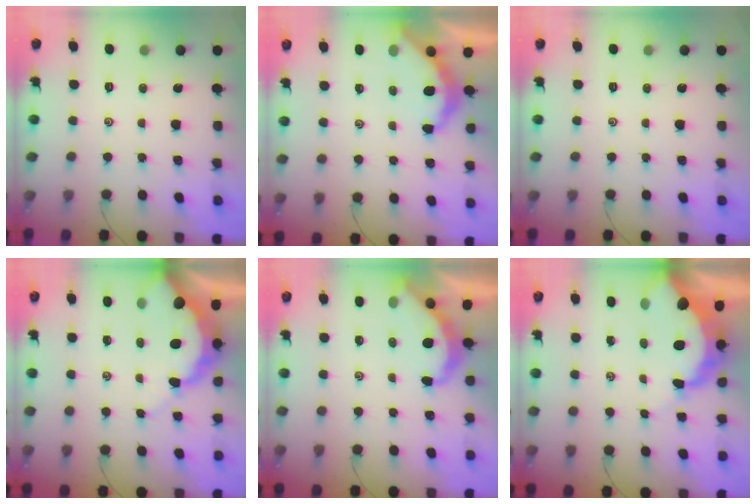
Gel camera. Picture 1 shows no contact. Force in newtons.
{"total": 5.9, "press": 5.9, "slide": 0.6}
{"total": 0.0}
{"total": 8.4, "press": 8.4, "slide": 0.9}
{"total": 4.9, "press": 4.9, "slide": 0.3}
{"total": 10.4, "press": 10.3, "slide": 1.0}